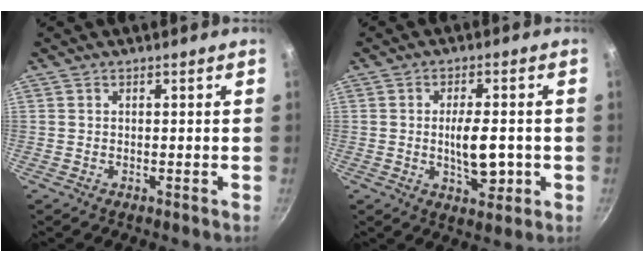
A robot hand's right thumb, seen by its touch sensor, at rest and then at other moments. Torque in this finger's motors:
{"motor_torque": [2.11, 2.02, 1.89, -0.74, 0.35]}